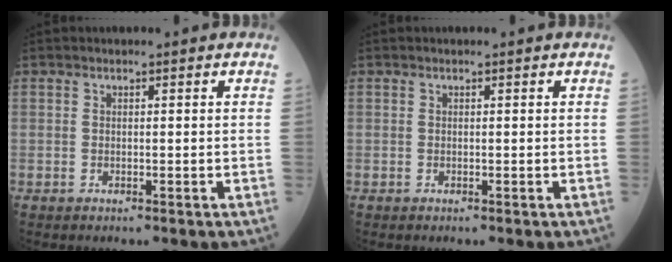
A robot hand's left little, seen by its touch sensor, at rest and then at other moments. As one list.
[{"total": 0.0}]